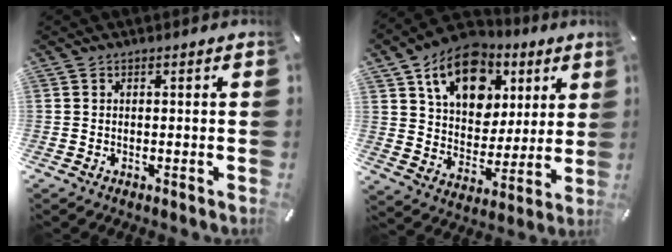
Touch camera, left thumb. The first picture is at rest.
{"total": 16.5, "force": [8.5, 11.7, 7.9], "torque": [-0.131, -0.033, 0.154]}